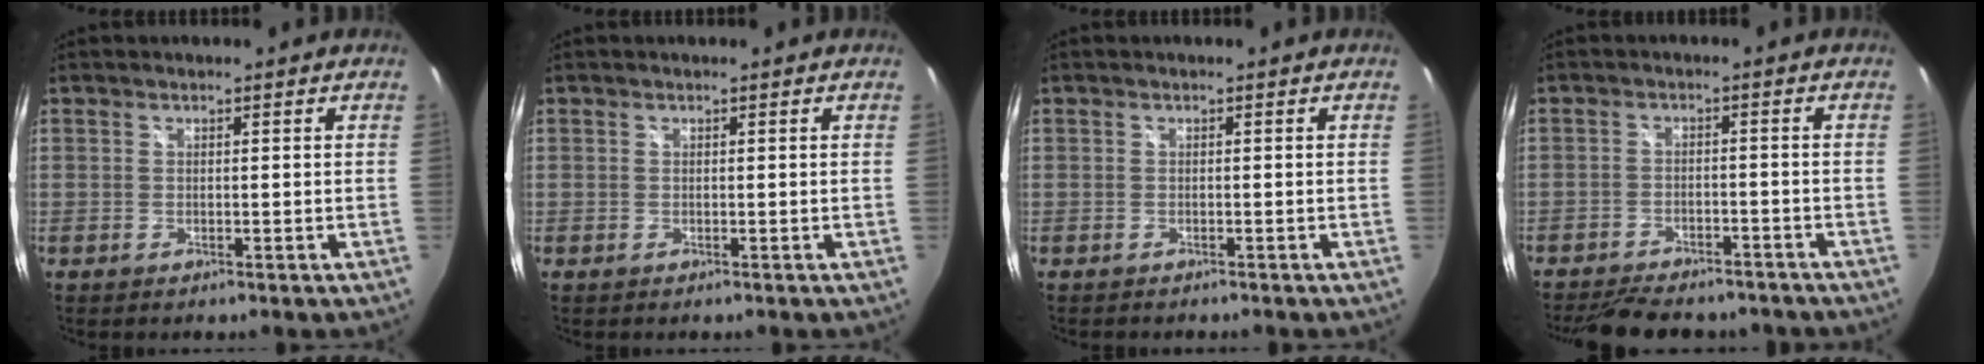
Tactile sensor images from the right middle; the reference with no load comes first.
{"total": 0.0}
{"total": 0.7, "force": [-0.7, 0.2, 0.0], "torque": [-0.004, -0.002, -0.012]}
{"total": 13.2, "force": [-11.0, 4.3, 5.9], "torque": [-0.125, -0.020, -0.156]}